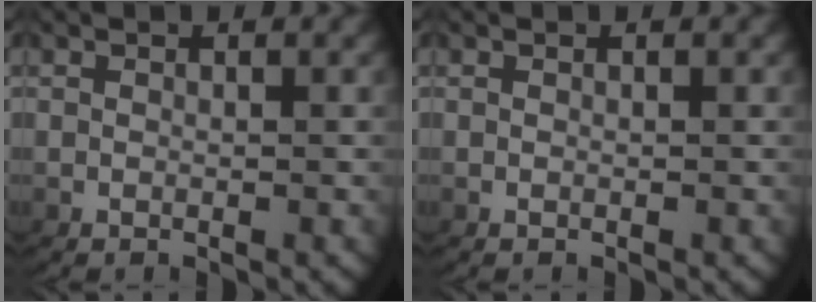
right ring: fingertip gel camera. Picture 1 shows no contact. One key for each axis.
{"total": 0.0}